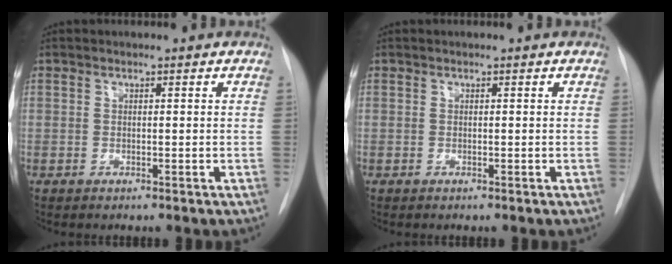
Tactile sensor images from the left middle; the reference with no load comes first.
{"total": 0.0}